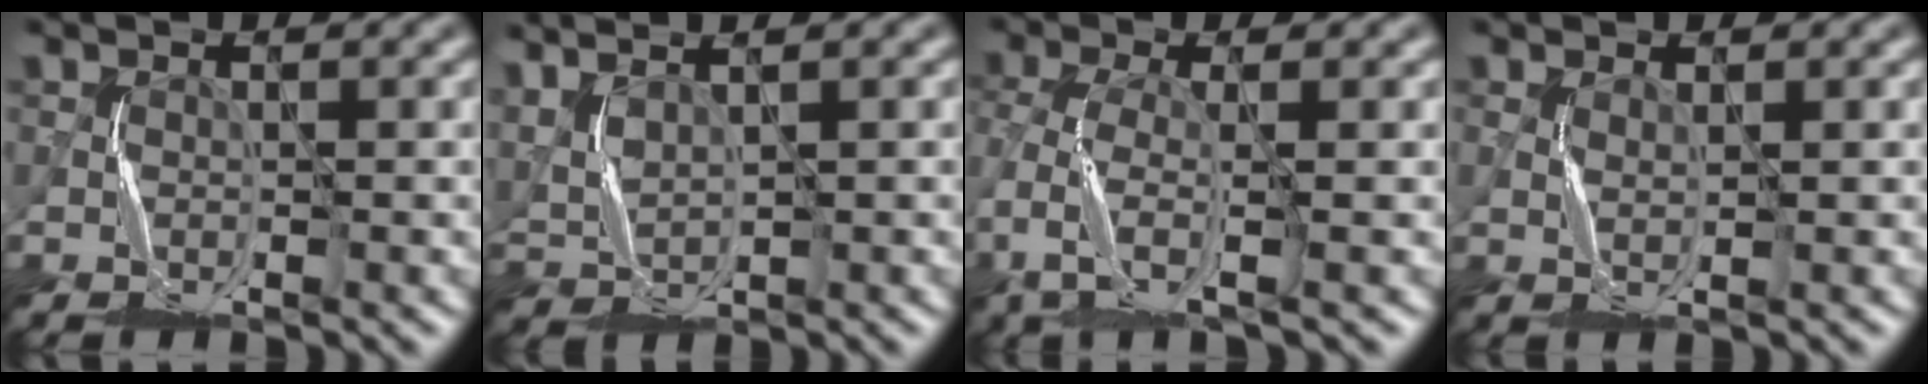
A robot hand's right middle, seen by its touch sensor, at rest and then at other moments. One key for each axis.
{"total": 3.8, "fx": 3.1, "fy": 1.4, "fz": 1.8, "tx": -0.060, "ty": 0.024, "tz": 0.061}
{"total": 4.0, "fx": -2.4, "fy": 1.1, "fz": 3.0, "tx": -0.084, "ty": -0.011, "tz": -0.056}
{"total": 0.6, "fx": 0.5, "fy": -0.2, "fz": -0.1, "tx": -0.006, "ty": -0.002, "tz": 0.012}